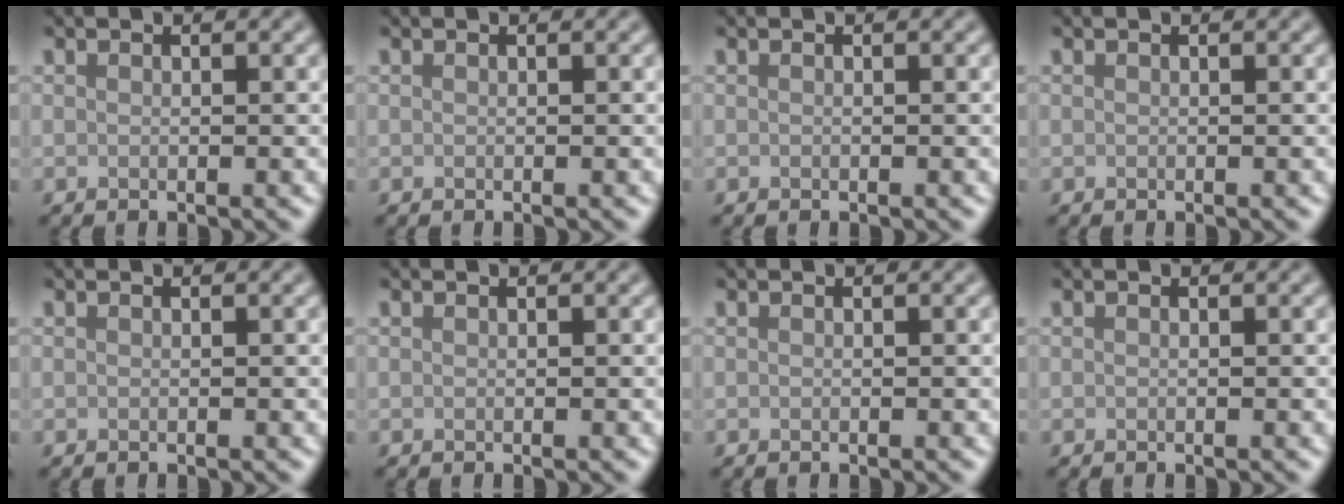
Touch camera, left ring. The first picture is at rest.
{"total": 0.0}
{"total": 0.0}
{"total": 0.0}
{"total": 0.0}
{"total": 0.0}
{"total": 0.0}
{"total": 0.0}